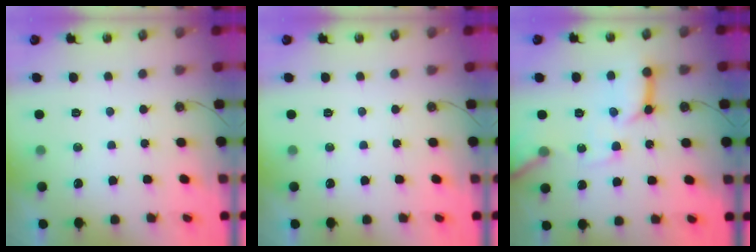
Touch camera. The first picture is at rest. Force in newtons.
{"total": 0.0}
{"total": 14.4, "press": 14.3, "slide": 1.6}